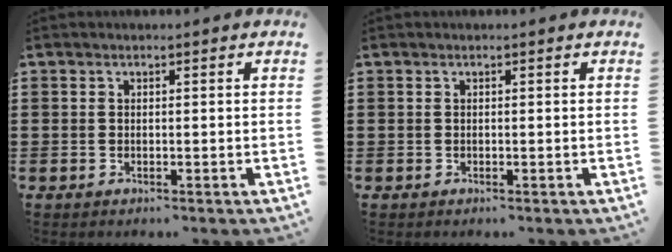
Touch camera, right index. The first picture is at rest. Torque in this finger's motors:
{"motor_torque": [0.00, 0.00, 0.00, 0.00]}